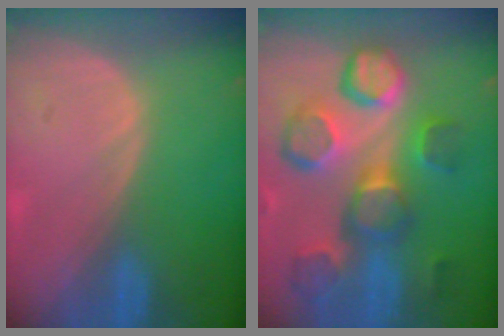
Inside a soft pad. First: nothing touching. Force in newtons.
{"total": 12.4, "press": 11.1, "slide": 5.6}